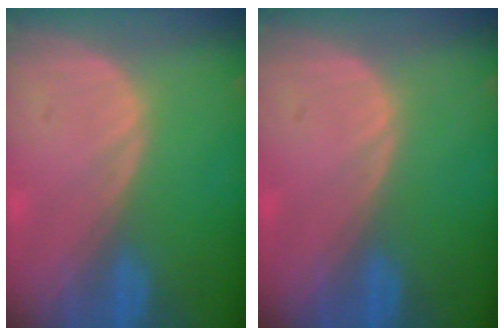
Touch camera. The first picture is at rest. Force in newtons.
{"total": 0.0}